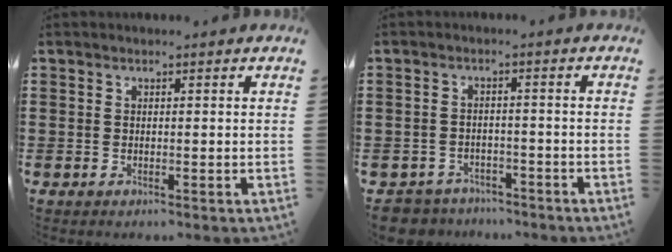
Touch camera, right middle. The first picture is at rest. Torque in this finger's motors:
{"motor_torque": [0.00, 0.00, 0.00, 0.01]}